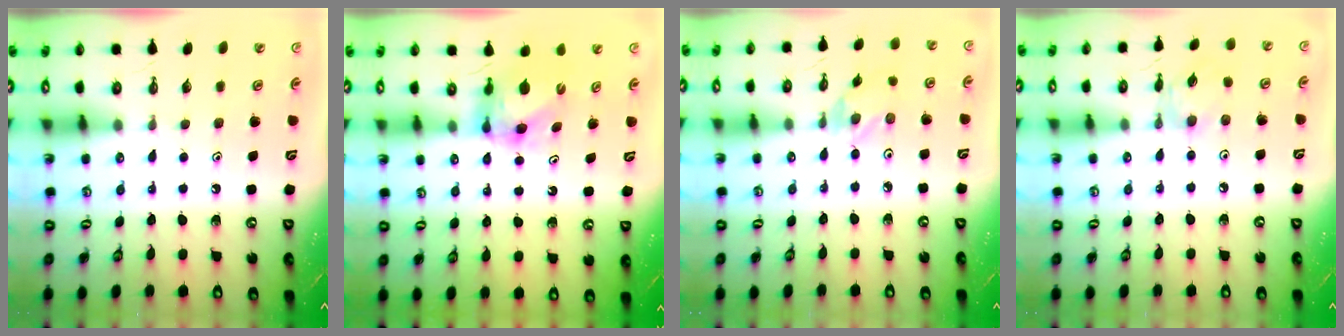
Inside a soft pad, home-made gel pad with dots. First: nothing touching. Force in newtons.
{"total": 6.4, "press": 6.4, "slide": 0.5}
{"total": 1.3, "press": 1.3, "slide": 0.0}
{"total": 3.0, "press": 3.0, "slide": 0.1}